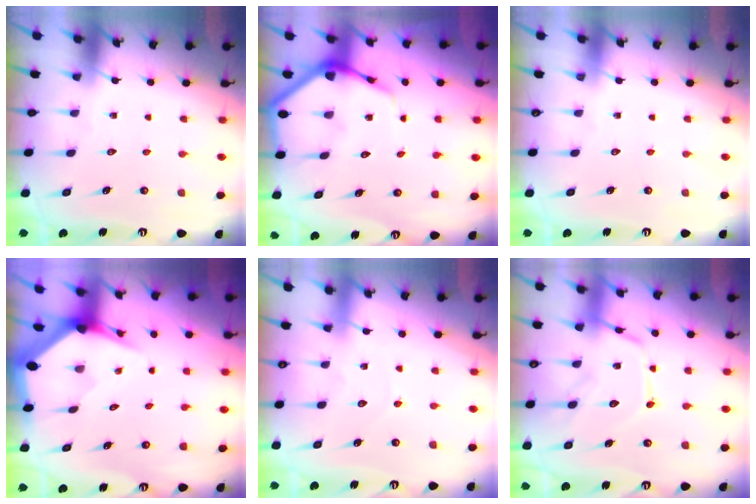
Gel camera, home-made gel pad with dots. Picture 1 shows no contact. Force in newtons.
{"total": 6.7, "press": 6.7, "slide": 0.7}
{"total": 0.0}
{"total": 3.6, "press": 3.6, "slide": 0.2}
{"total": 3.7, "press": 3.7, "slide": 0.4}
{"total": 14.1, "press": 14.1, "slide": 1.2}